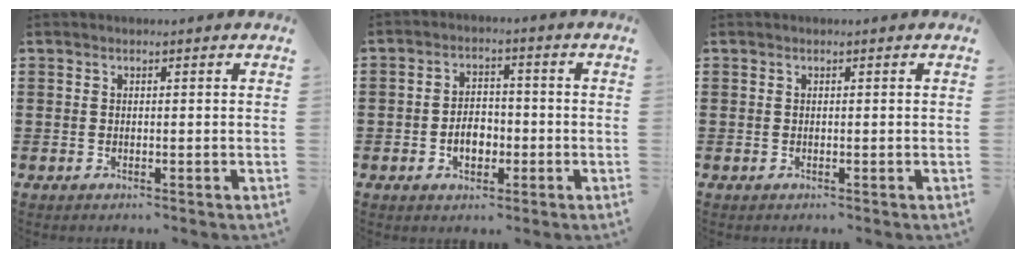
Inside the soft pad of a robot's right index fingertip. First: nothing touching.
{"total": 4.6, "force": [-1.4, 3.0, 3.1], "torque": [-0.045, 0.001, -0.029]}
{"total": 0.0}